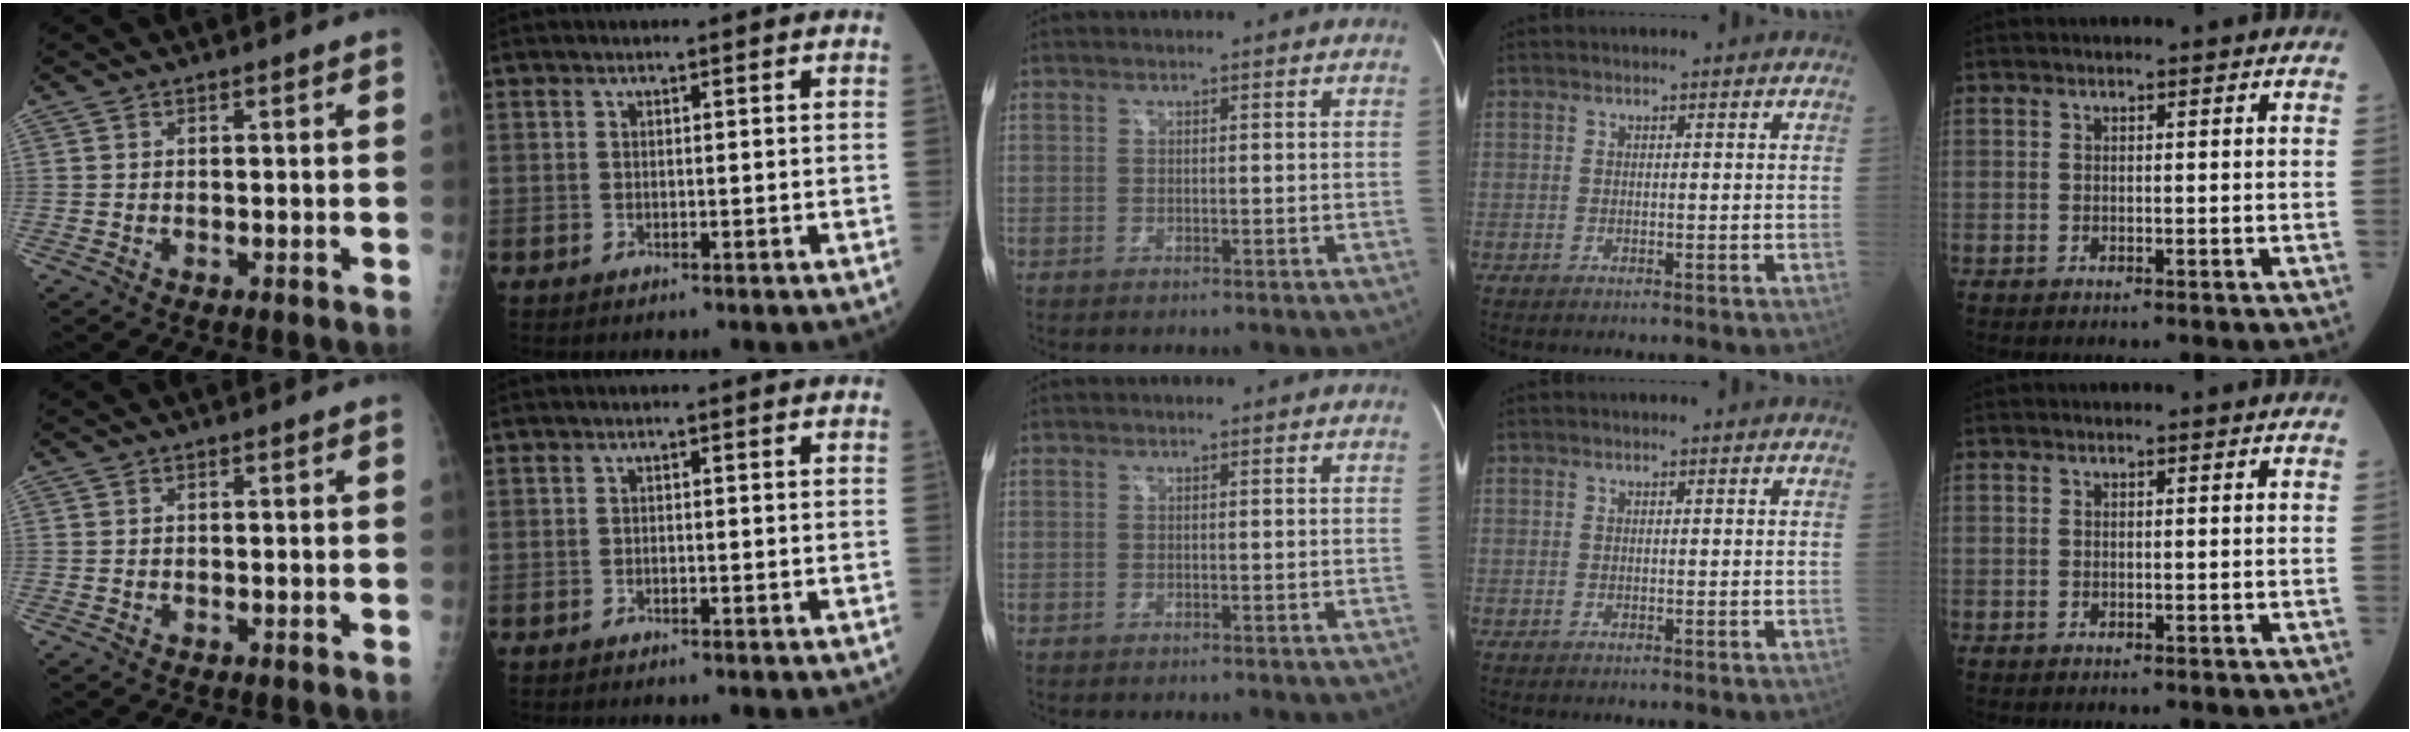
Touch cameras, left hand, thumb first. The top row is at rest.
{}